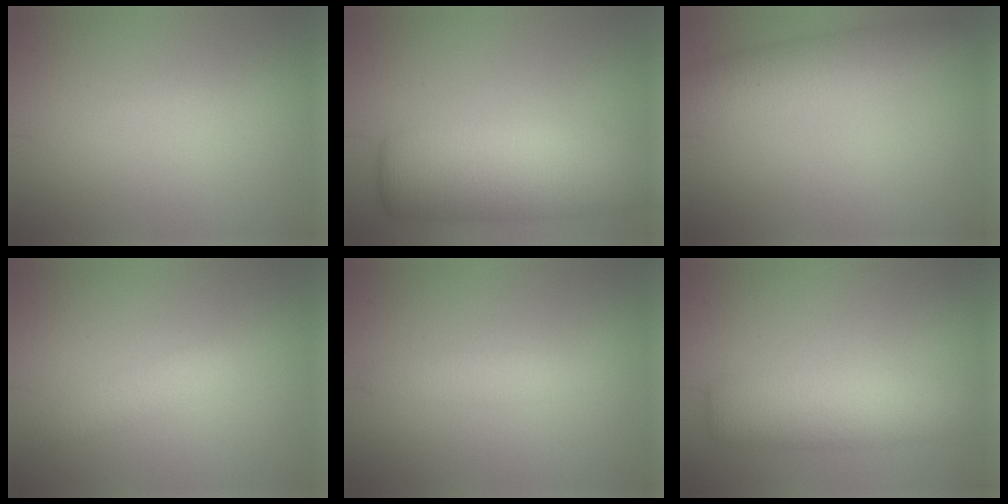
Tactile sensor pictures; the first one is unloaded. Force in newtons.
{"total": 9.4, "press": 9.3, "slide": 0.5}
{"total": 4.7, "press": 4.7, "slide": 0.1}
{"total": 1.9, "press": 1.9, "slide": 0.1}
{"total": 2.0, "press": 2.0, "slide": 0.1}
{"total": 5.5, "press": 5.5, "slide": 0.2}